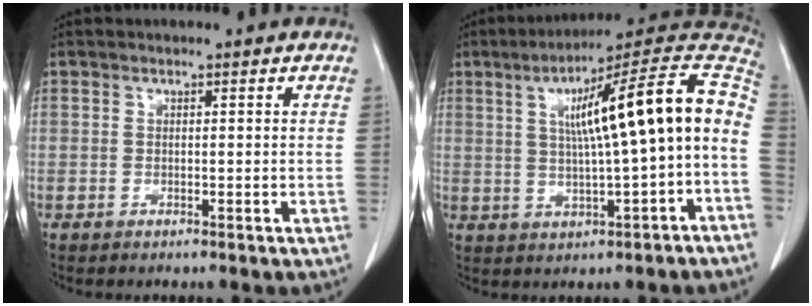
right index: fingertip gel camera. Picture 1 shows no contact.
{"total": 18.3, "force": [1.4, 1.4, 18.2], "torque": [-0.249, 0.046, 0.019]}